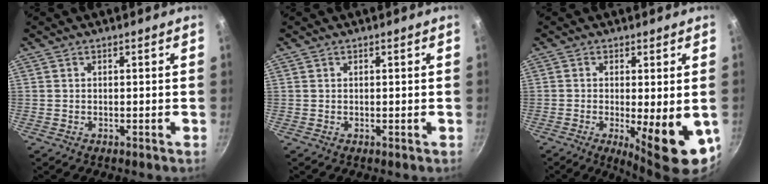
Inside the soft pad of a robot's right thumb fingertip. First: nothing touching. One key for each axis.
{"total": 0.0}
{"total": 12.3, "fx": -3.1, "fy": 3.4, "fz": 11.4, "tx": -0.145, "ty": -0.015, "tz": -0.033}